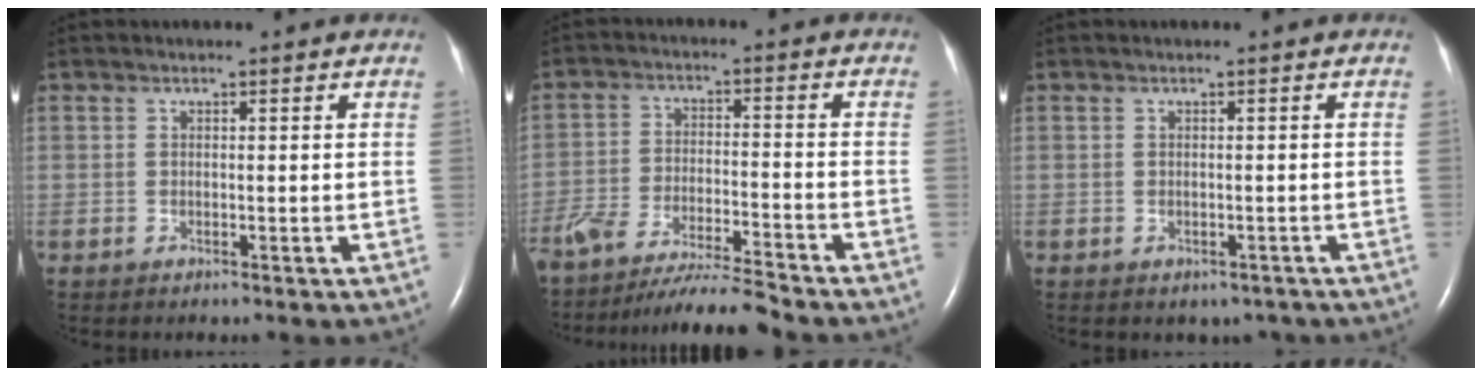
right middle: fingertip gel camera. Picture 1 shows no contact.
{"total": 12.1, "force": [-11.2, -0.9, 4.5], "torque": [-0.074, -0.016, -0.195]}
{"total": 2.2, "force": [-1.6, 1.4, 0.4], "torque": [-0.003, 0.006, -0.017]}